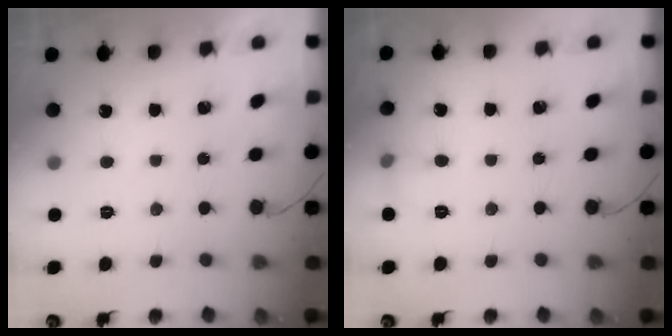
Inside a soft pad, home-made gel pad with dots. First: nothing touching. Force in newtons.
{"total": 4.5, "press": 4.3, "slide": 1.4}